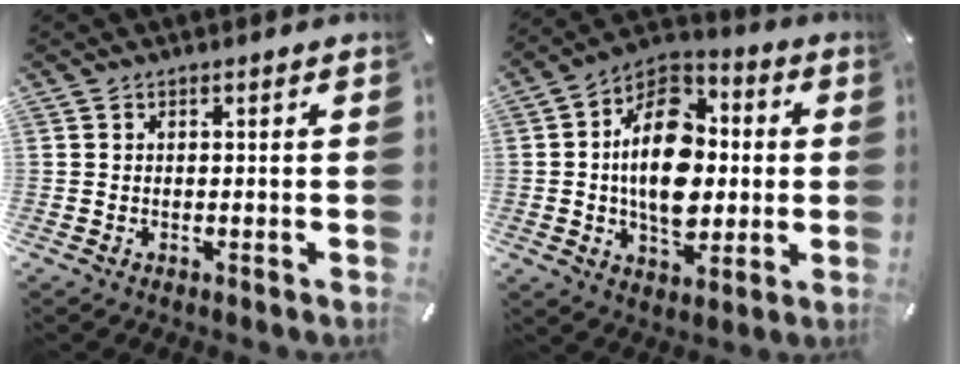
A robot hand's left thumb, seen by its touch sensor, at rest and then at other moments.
{"total": 18.4, "force": [-0.4, 12.7, 13.3], "torque": [-0.245, 0.006, -0.011]}